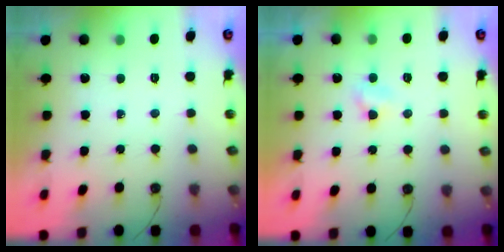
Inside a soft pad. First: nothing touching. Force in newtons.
{"total": 3.2, "press": 3.1, "slide": 0.5}